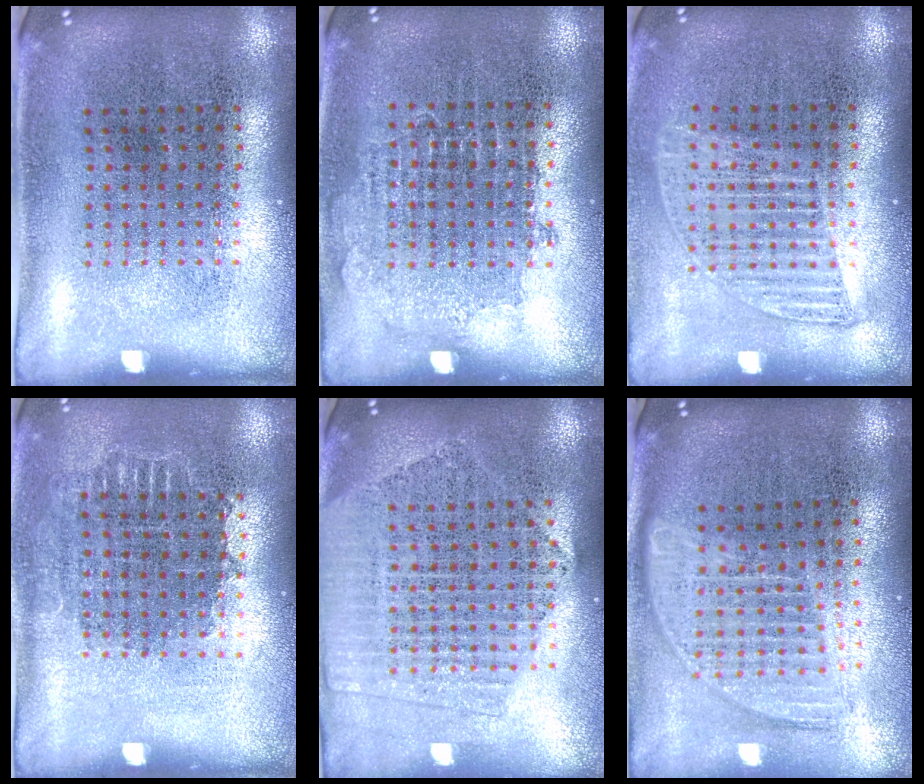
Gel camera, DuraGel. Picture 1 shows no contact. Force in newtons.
{"total": 0.7, "press": 0.7, "slide": 0.3}
{"total": 1.2, "press": 1.1, "slide": 0.6}
{"total": 0.8, "press": 0.7, "slide": 0.3}
{"total": 2.1, "press": 1.9, "slide": 0.9}
{"total": 1.7, "press": 1.4, "slide": 0.9}